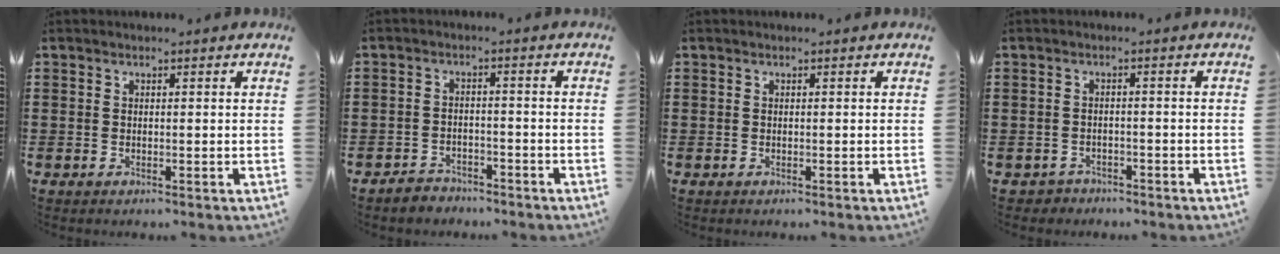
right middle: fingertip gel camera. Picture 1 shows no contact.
{"total": 2.7, "force": [-2.6, 0.7, -0.1], "torque": [-0.006, 0.002, -0.057]}
{"total": 0.0}
{"total": 1.6, "force": [-1.5, 0.6, -0.1], "torque": [-0.005, 0.003, -0.035]}